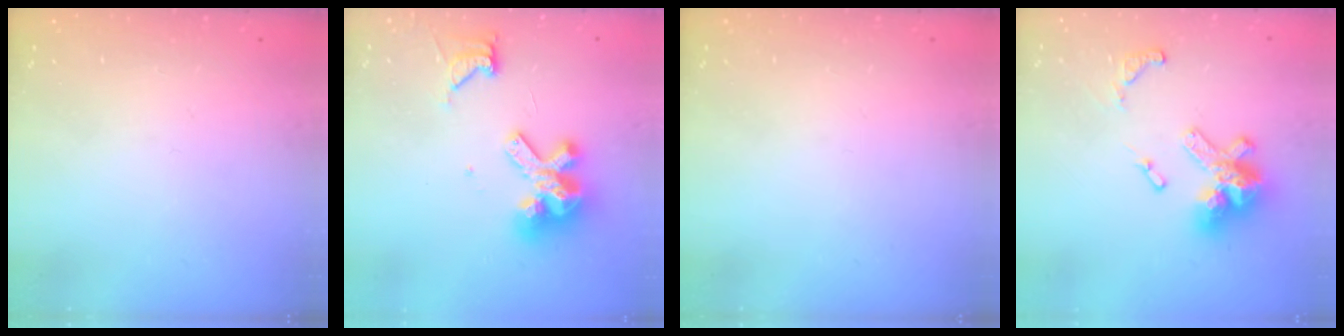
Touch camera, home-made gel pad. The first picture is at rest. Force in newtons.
{"total": 13.4, "press": 13.3, "slide": 1.7}
{"total": 0.0}
{"total": 17.5, "press": 17.4, "slide": 1.7}